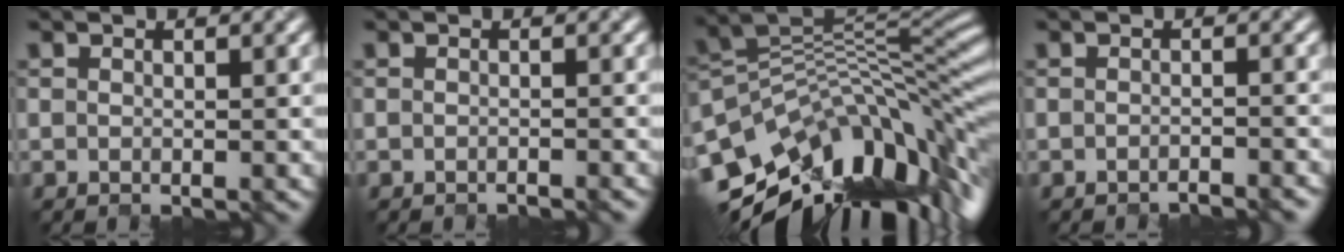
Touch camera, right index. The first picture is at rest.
{"total": 1.0, "force": [-1.0, -0.3, -0.2], "torque": [-0.006, -0.007, -0.021]}
{"total": 13.0, "force": [-6.6, 5.9, 9.5], "torque": [-0.185, 0.005, -0.108]}
{"total": 2.0, "force": [-1.9, -0.3, 0.1], "torque": [-0.001, -0.002, -0.033]}